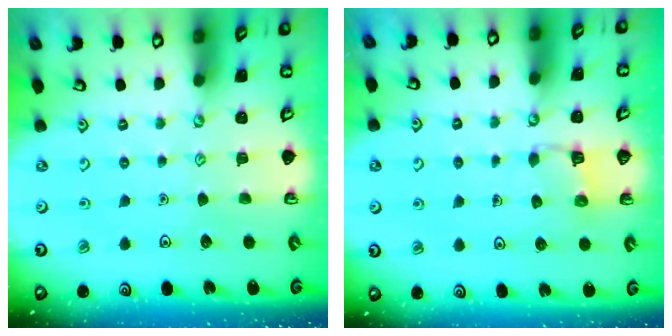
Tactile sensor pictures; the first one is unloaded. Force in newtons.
{"total": 4.1, "press": 4.1, "slide": 0.4}